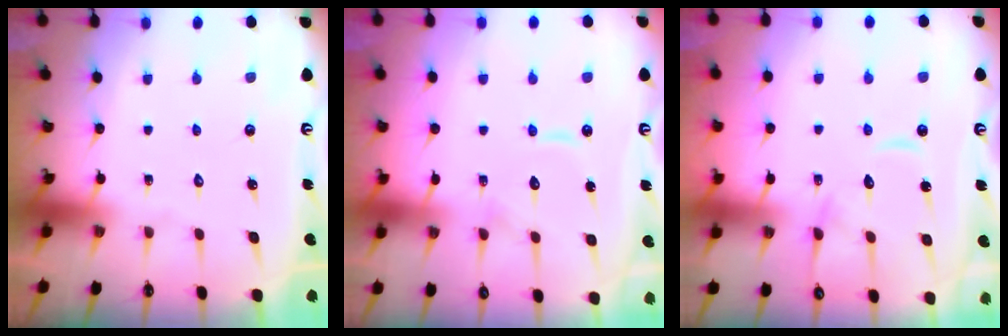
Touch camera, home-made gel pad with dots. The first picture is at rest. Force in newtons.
{"total": 8.7, "press": 8.6, "slide": 0.7}
{"total": 11.8, "press": 11.7, "slide": 1.0}